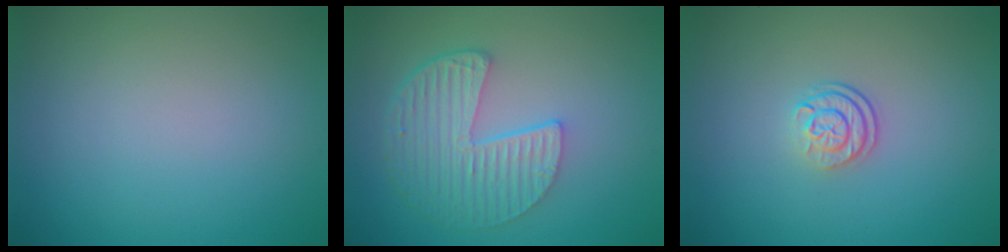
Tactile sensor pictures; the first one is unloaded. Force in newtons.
{"total": 5.4, "press": 4.0, "slide": 3.6}
{"total": 2.3, "press": 1.7, "slide": 1.7}